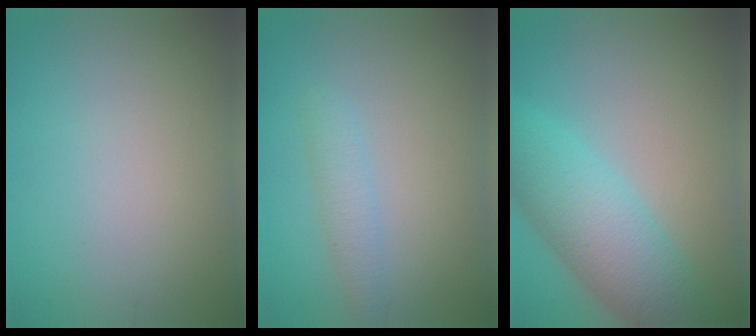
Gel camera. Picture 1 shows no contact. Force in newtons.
{"total": 1.9, "press": 1.9, "slide": 0.1}
{"total": 7.6, "press": 7.6, "slide": 0.2}